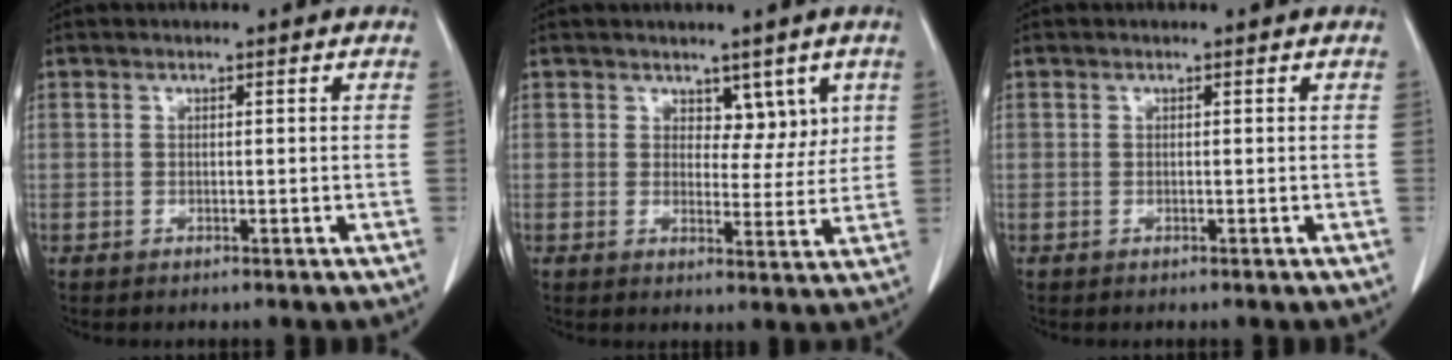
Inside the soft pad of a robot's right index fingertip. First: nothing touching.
{"total": 4.6, "force": [2.5, 2.7, 2.7], "torque": [-0.021, -0.002, 0.035]}
{"total": 0.0}